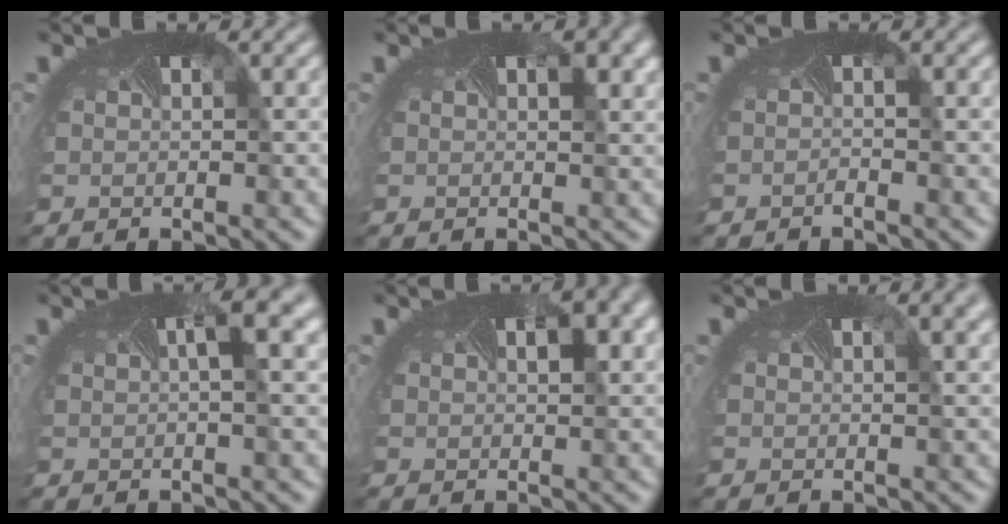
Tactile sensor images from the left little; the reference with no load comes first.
{"total": 1.3, "force": [0.6, 0.3, 1.1], "torque": [-0.016, -0.007, 0.010]}
{"total": 0.8, "force": [-0.8, -0.3, 0.0], "torque": [0.000, -0.011, -0.009]}
{"total": 3.3, "force": [1.1, 0.6, 3.0], "torque": [-0.037, 0.003, 0.012]}
{"total": 2.9, "force": [1.1, 0.9, 2.5], "torque": [-0.034, -0.001, 0.017]}
{"total": 3.7, "force": [1.9, 1.5, 2.8], "torque": [-0.020, 0.009, 0.005]}